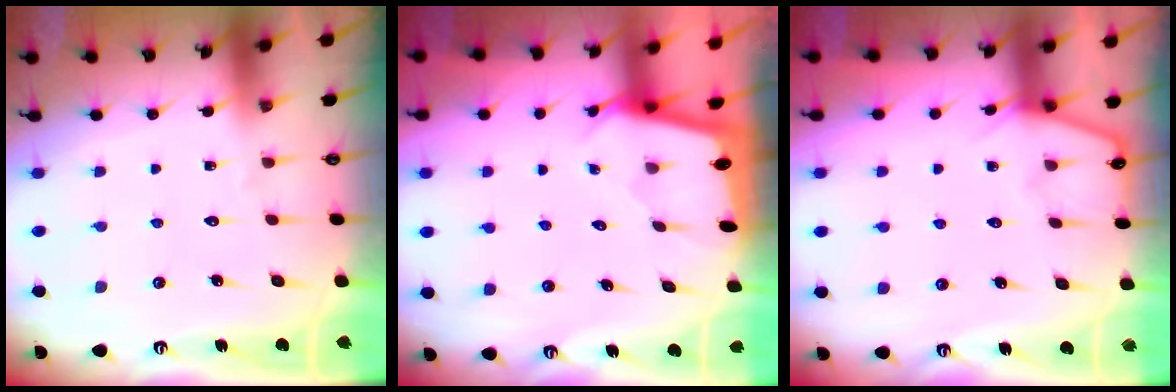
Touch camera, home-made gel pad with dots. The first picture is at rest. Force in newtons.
{"total": 1.8, "press": 1.8, "slide": 0.2}
{"total": 4.9, "press": 4.9, "slide": 0.4}